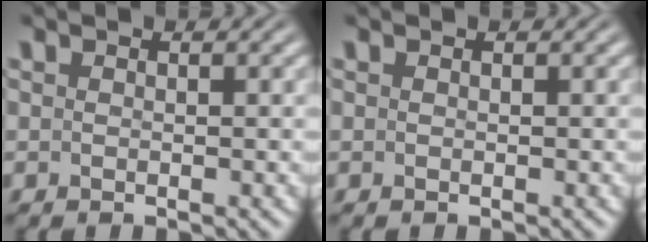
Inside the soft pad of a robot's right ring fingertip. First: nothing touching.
{"total": 0.0}